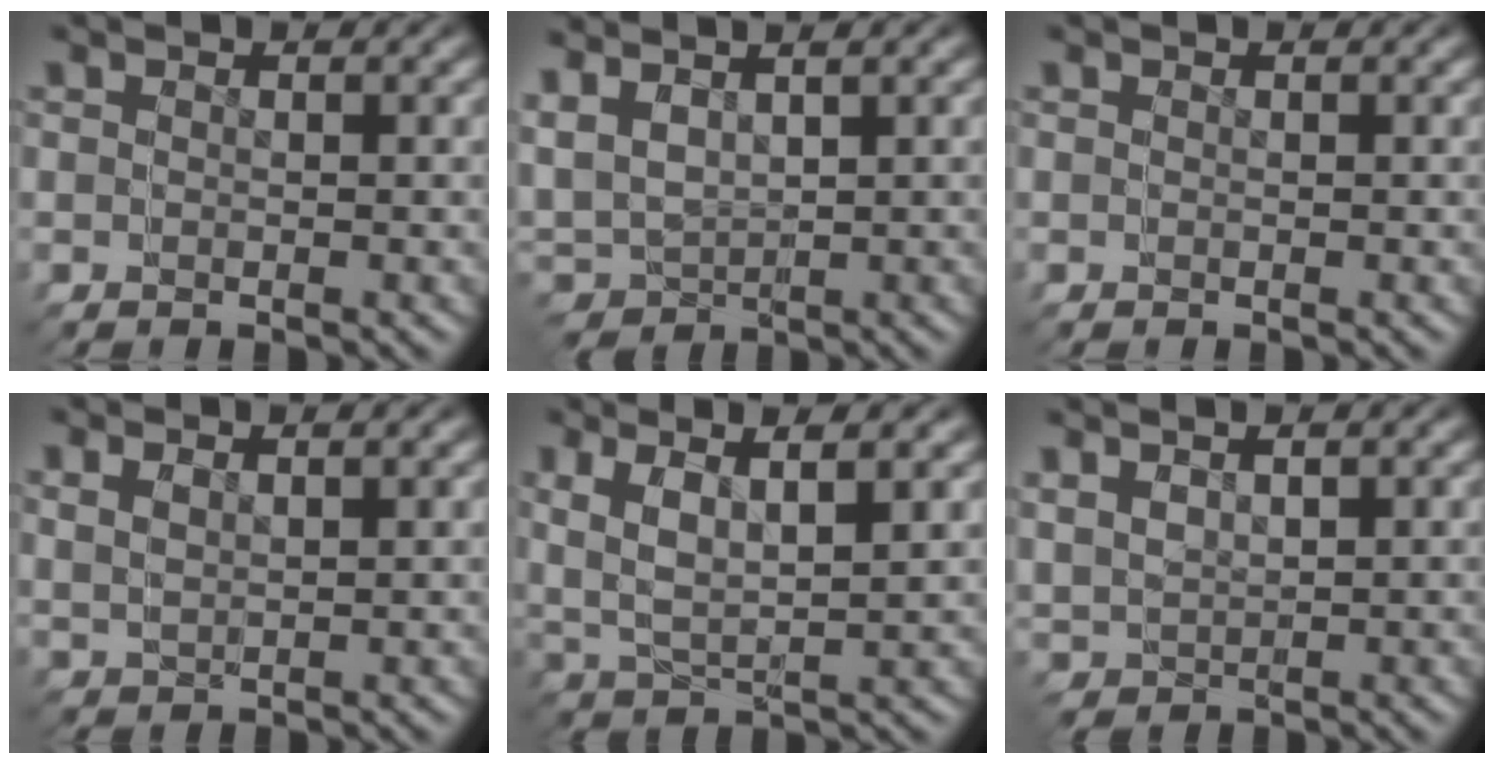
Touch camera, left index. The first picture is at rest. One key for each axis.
{"total": 6.5, "fx": 1.3, "fy": 5.8, "fz": 2.7, "tx": -0.074, "ty": -0.008, "tz": 0.030}
{"total": 0.0}
{"total": 1.8, "fx": 1.4, "fy": -1.0, "fz": 0.3, "tx": 0.010, "ty": 0.021, "tz": 0.023}
{"total": 4.9, "fx": 3.1, "fy": 1.7, "fz": 3.5, "tx": -0.071, "ty": 0.020, "tz": 0.049}
{"total": 2.4, "fx": 0.9, "fy": 2.0, "fz": 1.0, "tx": -0.004, "ty": 0.002, "tz": 0.022}